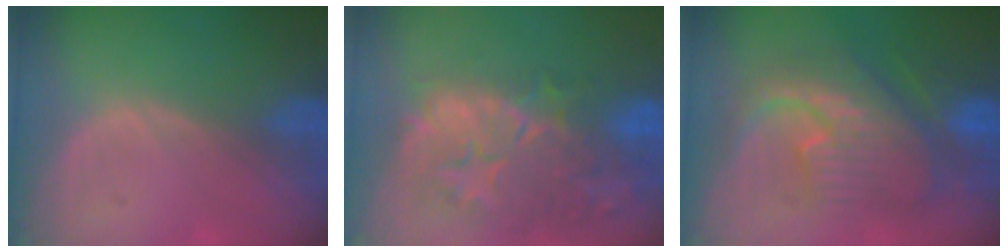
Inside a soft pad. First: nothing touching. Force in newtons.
{"total": 14.7, "press": 11.9, "slide": 8.6}
{"total": 11.1, "press": 11.1, "slide": 1.1}